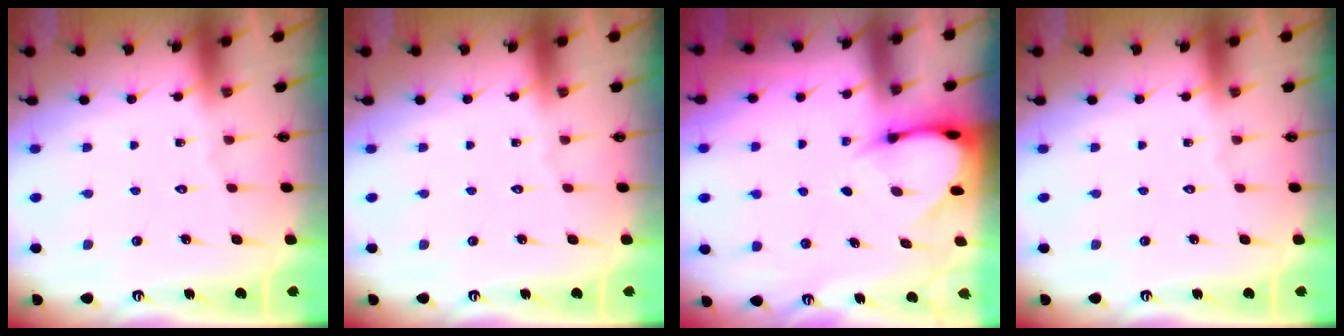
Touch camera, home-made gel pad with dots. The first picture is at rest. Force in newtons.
{"total": 0.0}
{"total": 3.7, "press": 3.7, "slide": 0.1}
{"total": 0.0}